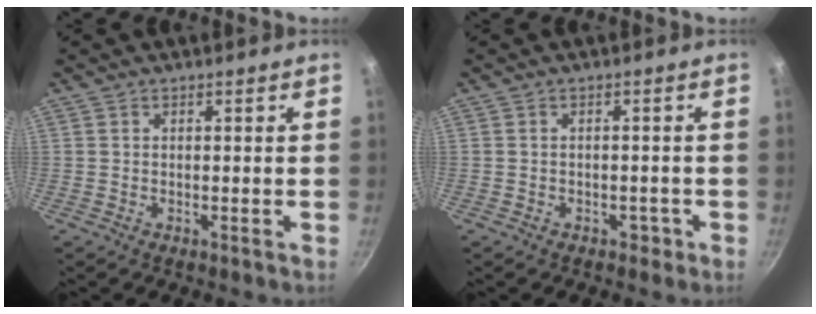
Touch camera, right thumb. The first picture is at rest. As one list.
[{"total": 1.7, "force": [-0.9, 1.3, 0.7], "torque": [0.004, 0.015, -0.004]}]